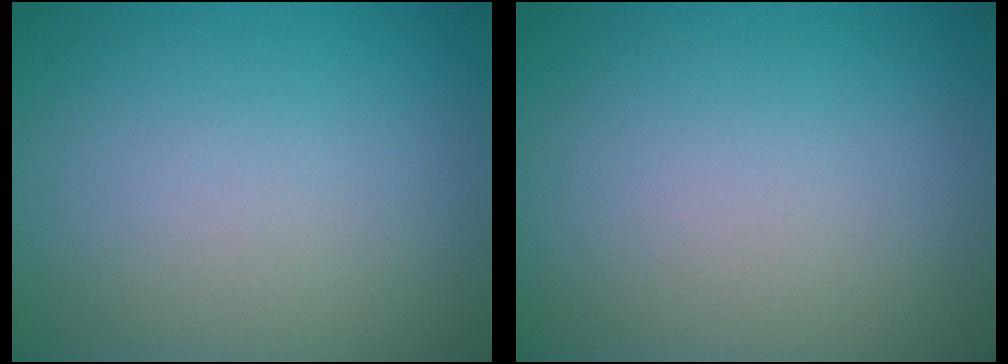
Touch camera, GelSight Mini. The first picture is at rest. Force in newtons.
{"total": 0.0}